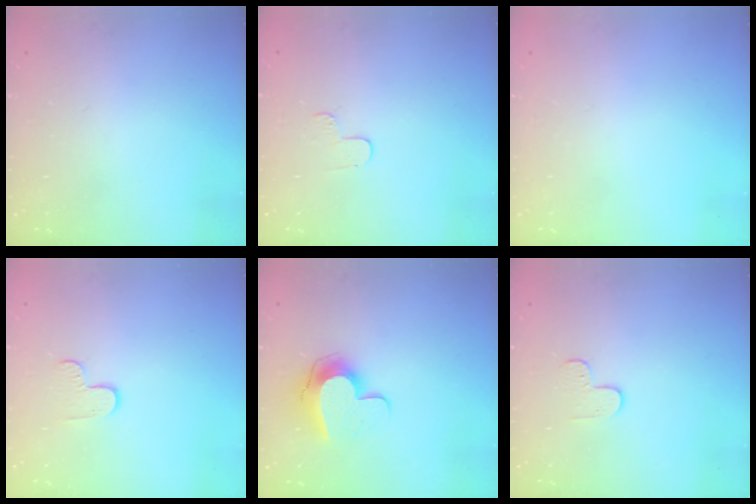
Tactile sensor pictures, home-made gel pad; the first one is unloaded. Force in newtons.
{"total": 4.1, "press": 4.0, "slide": 0.4}
{"total": 0.0}
{"total": 5.5, "press": 5.4, "slide": 0.6}
{"total": 10.9, "press": 10.9, "slide": 1.1}
{"total": 5.5, "press": 5.5, "slide": 0.5}